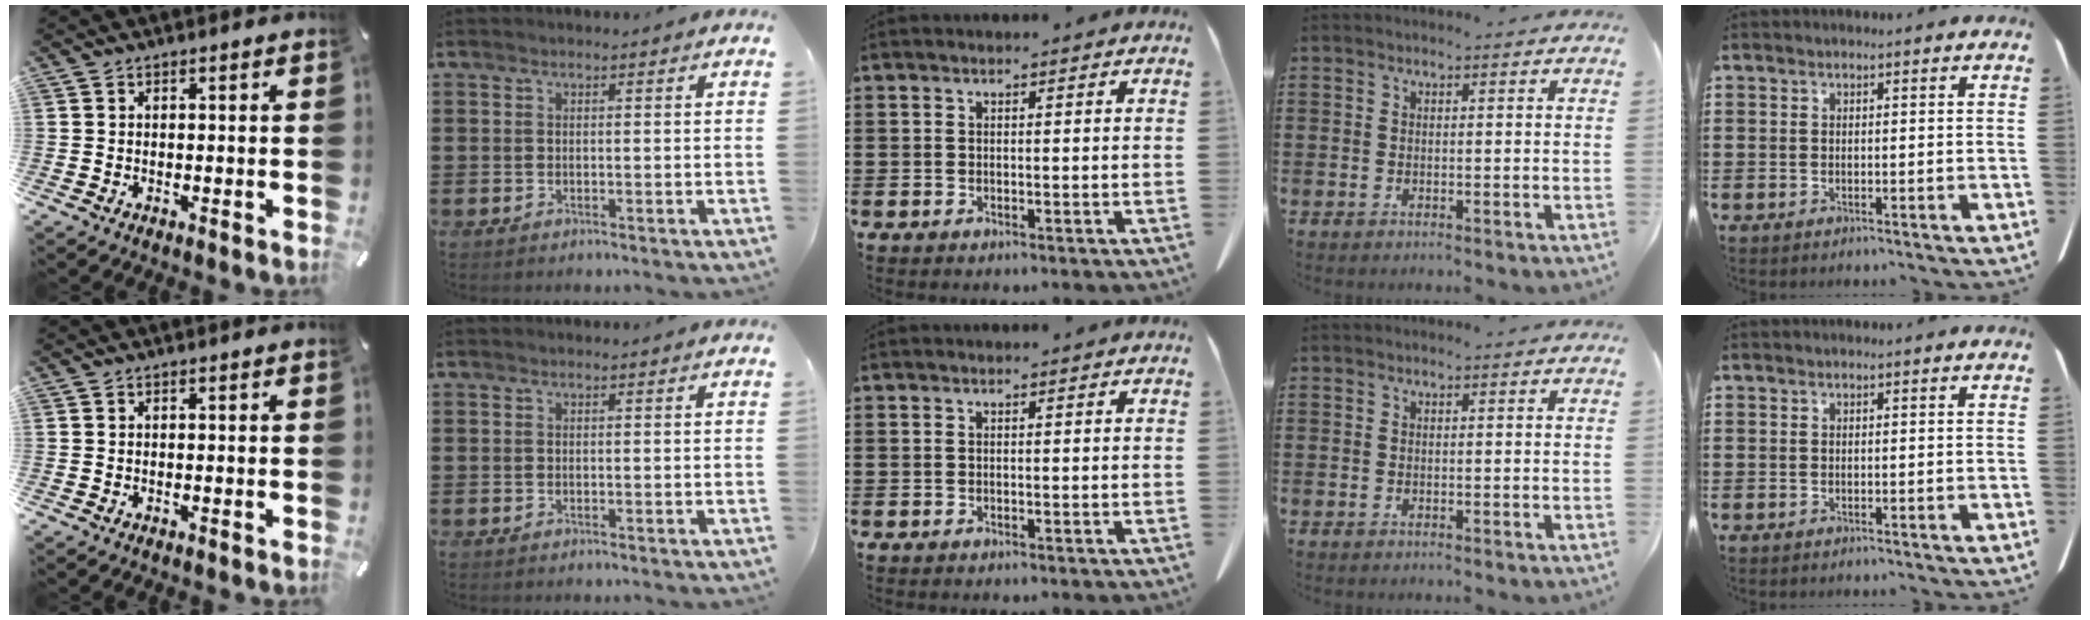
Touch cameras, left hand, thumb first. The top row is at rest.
{}